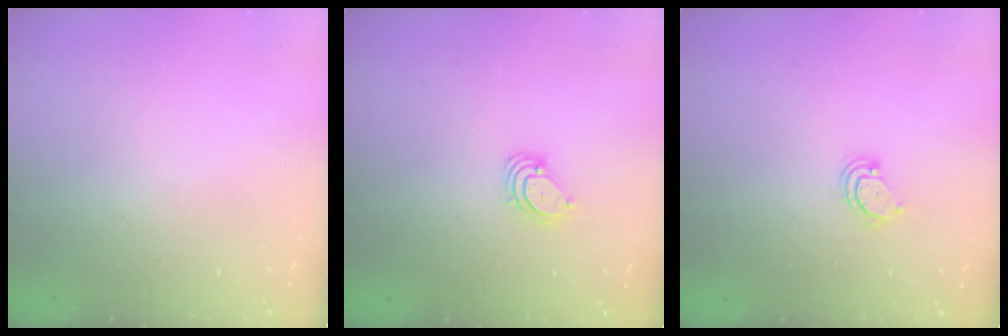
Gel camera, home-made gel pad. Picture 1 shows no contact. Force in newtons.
{"total": 3.4, "press": 3.4, "slide": 0.3}
{"total": 3.5, "press": 3.5, "slide": 0.3}